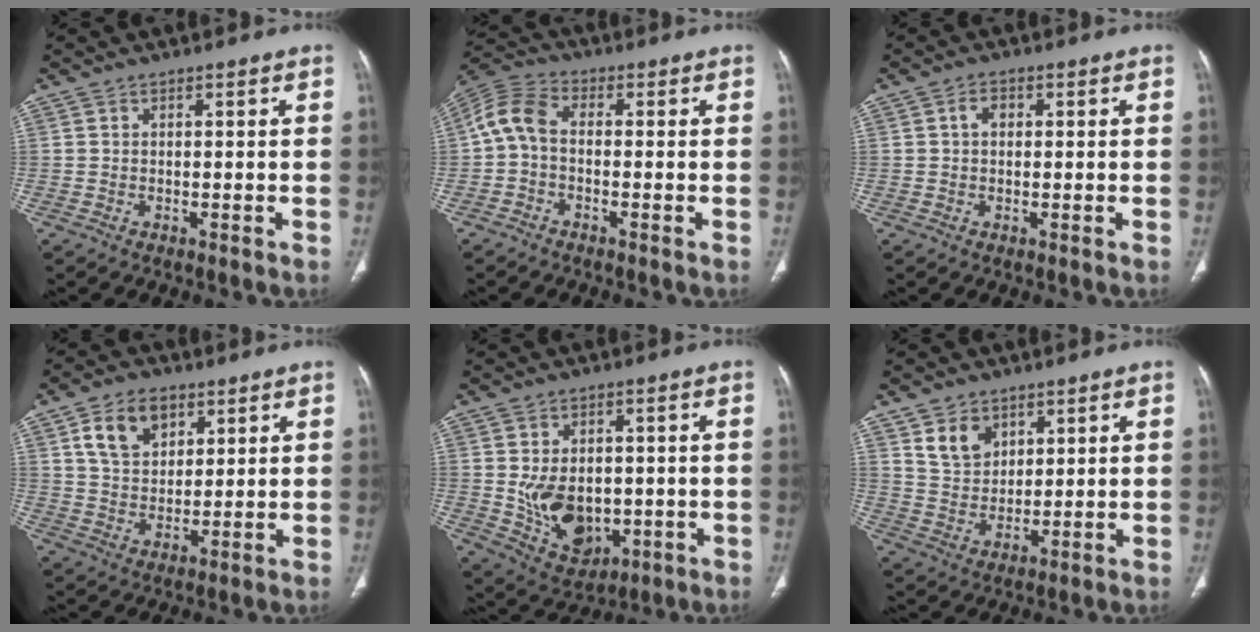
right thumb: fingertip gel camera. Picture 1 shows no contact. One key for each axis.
{"total": 6.5, "fx": -0.8, "fy": 3.7, "fz": 5.2, "tx": -0.109, "ty": 0.020, "tz": -0.034}
{"total": 1.9, "fx": 0.3, "fy": 1.3, "fz": 1.4, "tx": -0.022, "ty": 0.008, "tz": 0.002}
{"total": 9.5, "fx": 4.5, "fy": 6.3, "fz": 5.5, "tx": -0.074, "ty": -0.015, "tz": 0.085}
{"total": 11.4, "fx": -1.0, "fy": 8.2, "fz": 7.9, "tx": -0.102, "ty": -0.005, "tz": 0.011}
{"total": 7.1, "fx": 3.9, "fy": 5.0, "fz": 3.2, "tx": -0.034, "ty": -0.027, "tz": 0.081}